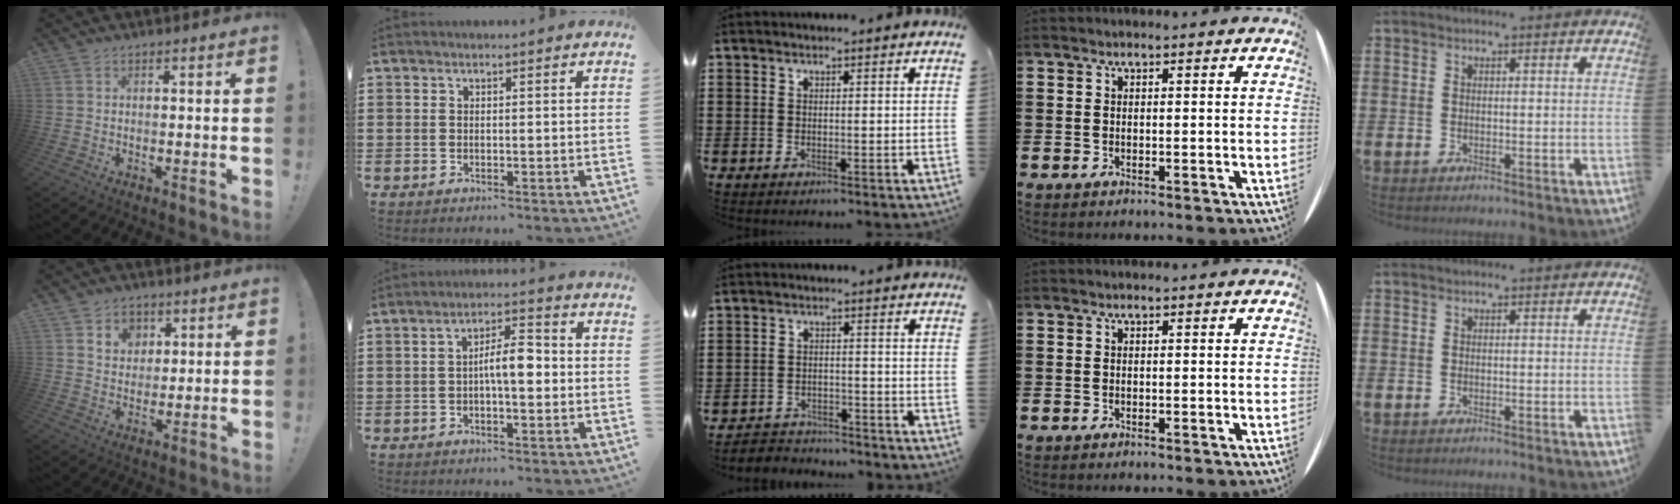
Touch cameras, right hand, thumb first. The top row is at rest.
{"thumb": {"total": 7.3, "force": [3.4, 6.1, 2.1], "torque": [-0.022, -0.018, 0.064]}, "index": {"total": 6.8, "force": [-0.5, 1.9, 6.5], "torque": [-0.125, 0.009, -0.015]}, "middle": {"total": 3.1, "force": [-3.0, 0.7, -0.3], "torque": [-0.005, -0.001, -0.066]}}